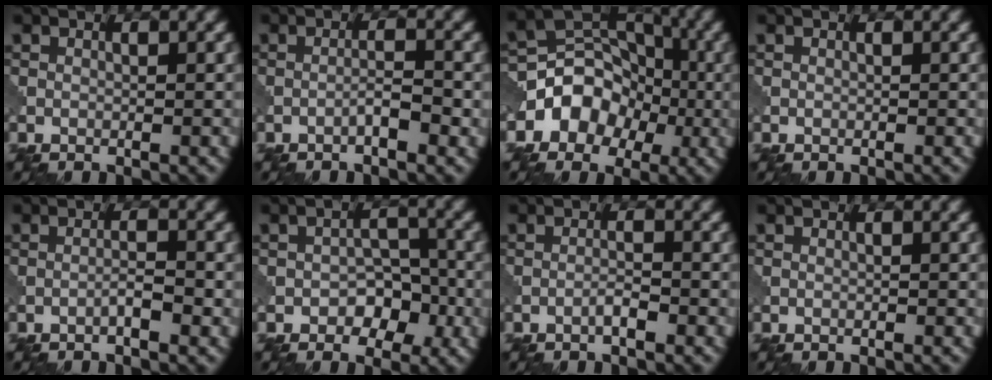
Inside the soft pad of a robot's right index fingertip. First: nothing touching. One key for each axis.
{"total": 1.9, "fx": -1.0, "fy": 0.3, "fz": 1.6, "tx": -0.028, "ty": 0.007, "tz": -0.020}
{"total": 6.4, "fx": -2.1, "fy": 5.2, "fz": 3.2, "tx": -0.033, "ty": 0.012, "tz": -0.049}
{"total": 0.0}
{"total": 1.6, "fx": -0.8, "fy": 0.1, "fz": 1.4, "tx": -0.024, "ty": 0.005, "tz": -0.018}
{"total": 3.4, "fx": -1.4, "fy": 2.4, "fz": 1.9, "tx": -0.015, "ty": 0.005, "tz": -0.021}
{"total": 1.2, "fx": -0.8, "fy": 0.1, "fz": 1.0, "tx": -0.017, "ty": 0.004, "tz": -0.017}
{"total": 0.0}